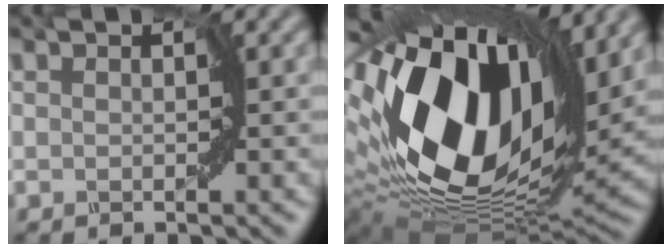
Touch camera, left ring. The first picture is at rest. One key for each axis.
{"total": 18.9, "fx": 5.2, "fy": 10.9, "fz": 14.5, "tx": -0.318, "ty": -0.018, "tz": 0.097}